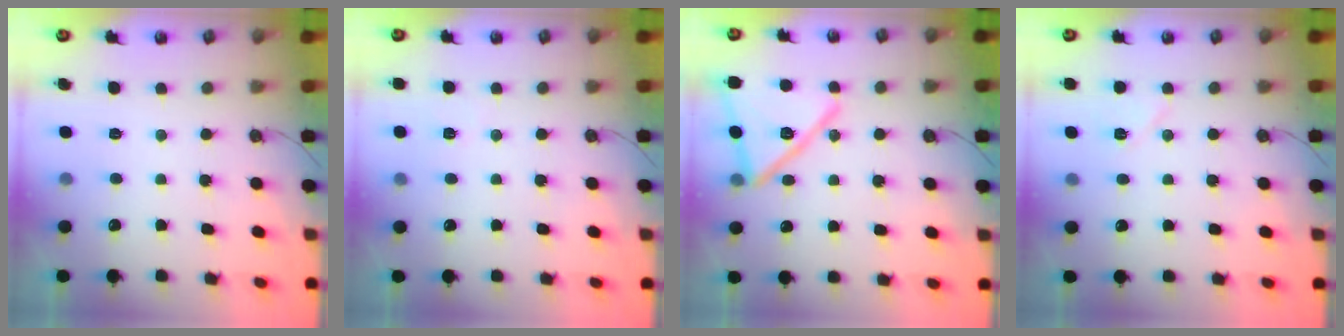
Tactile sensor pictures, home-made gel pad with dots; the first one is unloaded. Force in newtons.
{"total": 2.6, "press": 2.5, "slide": 0.8}
{"total": 18.2, "press": 18.2, "slide": 0.6}
{"total": 5.6, "press": 5.6, "slide": 0.9}